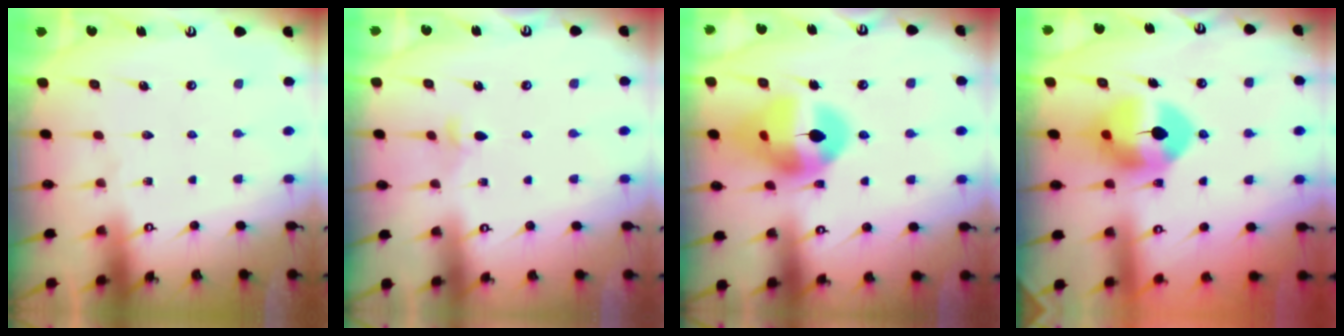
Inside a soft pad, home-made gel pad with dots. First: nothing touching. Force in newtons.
{"total": 3.1, "press": 3.0, "slide": 0.8}
{"total": 16.7, "press": 16.6, "slide": 2.1}
{"total": 9.7, "press": 9.6, "slide": 1.3}